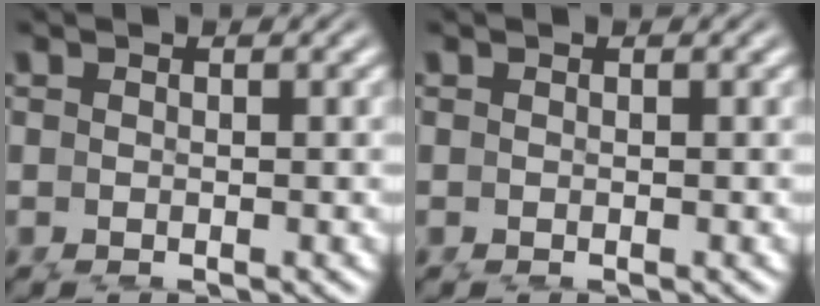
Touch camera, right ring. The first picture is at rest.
{"total": 0.0}